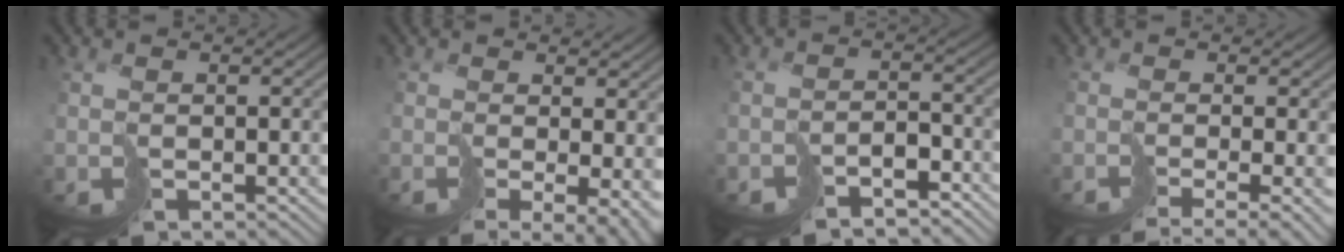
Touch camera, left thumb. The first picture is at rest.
{"total": 8.2, "force": [-2.3, 3.1, 7.2], "torque": [-0.124, -0.037, -0.004]}
{"total": 5.0, "force": [-4.7, 1.3, 1.0], "torque": [-0.003, -0.012, -0.075]}
{"total": 6.0, "force": [-4.3, 0.7, 4.1], "torque": [-0.058, -0.019, -0.038]}